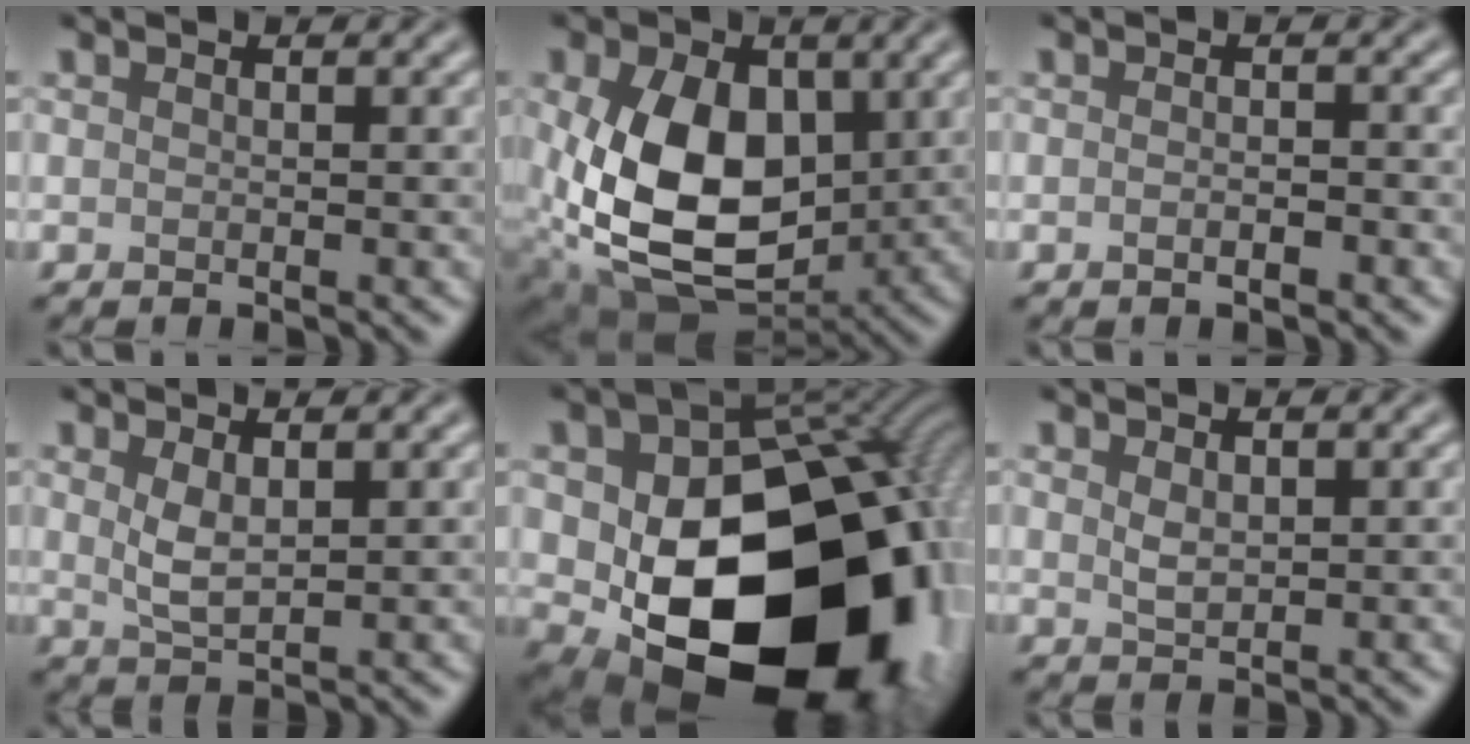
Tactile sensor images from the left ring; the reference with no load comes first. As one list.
[{"total": 12.4, "force": [0.2, 8.3, 9.2], "torque": [-0.194, -0.024, 0.011]}, {"total": 1.4, "force": [-0.6, 0.4, 1.2], "torque": [-0.015, -0.001, -0.011]}, {"total": 2.3, "force": [0.9, 0.8, 1.9], "torque": [-0.044, -0.004, 0.021]}, {"total": 21.5, "force": [-2.4, 15.2, 14.9], "torque": [-0.234, -0.069, 0.019]}, {"total": 1.5, "force": [0.7, 0.8, 1.1], "torque": [-0.024, -0.003, 0.018]}]